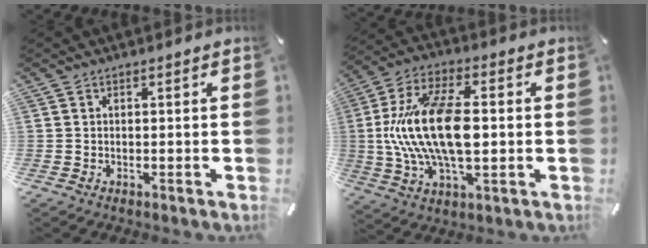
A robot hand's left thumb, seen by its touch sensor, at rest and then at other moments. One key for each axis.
{"total": 18.4, "fx": 0.3, "fy": 9.0, "fz": 16.0, "tx": -0.337, "ty": -0.003, "tz": 0.003}